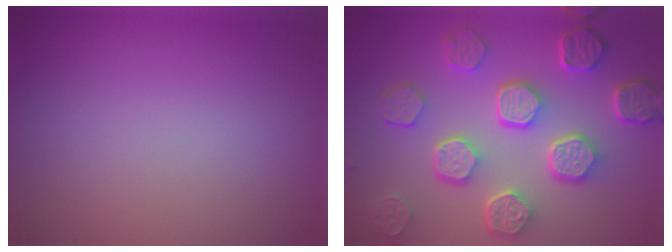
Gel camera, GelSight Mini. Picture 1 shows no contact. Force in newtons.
{"total": 7.6, "press": 5.8, "slide": 4.9}